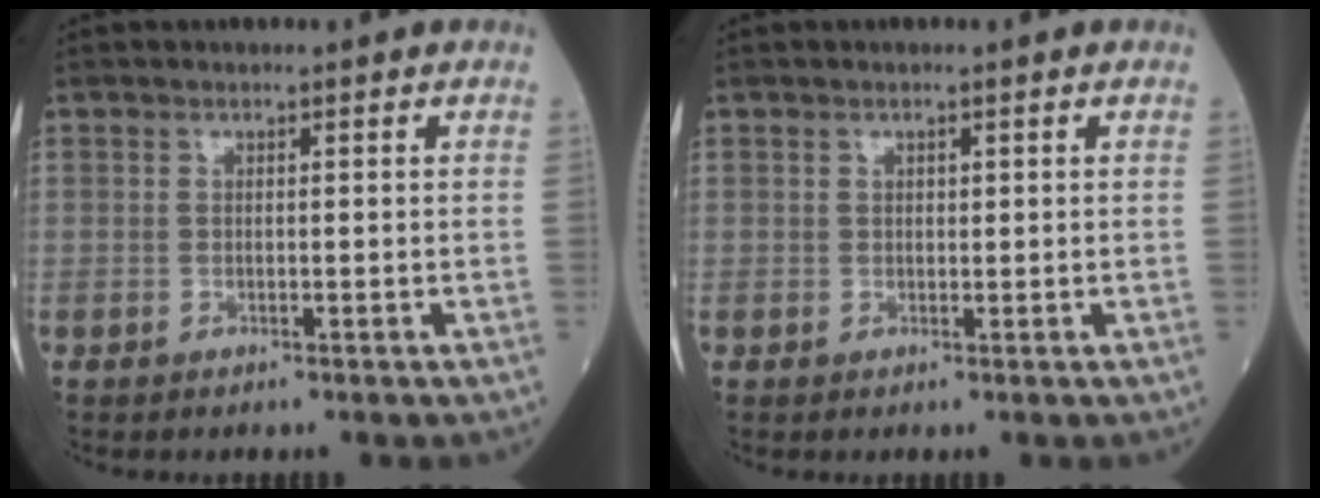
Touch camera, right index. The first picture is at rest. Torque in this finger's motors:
{"motor_torque": [-0.01, 0.00, -0.03, -0.01]}